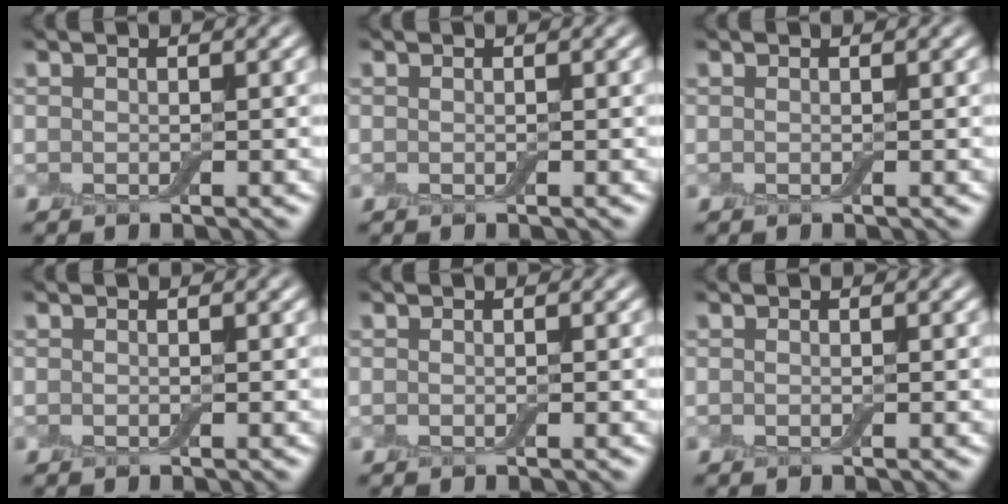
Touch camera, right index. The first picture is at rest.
{"total": 0.0}
{"total": 0.0}
{"total": 0.0}
{"total": 0.0}
{"total": 0.0}